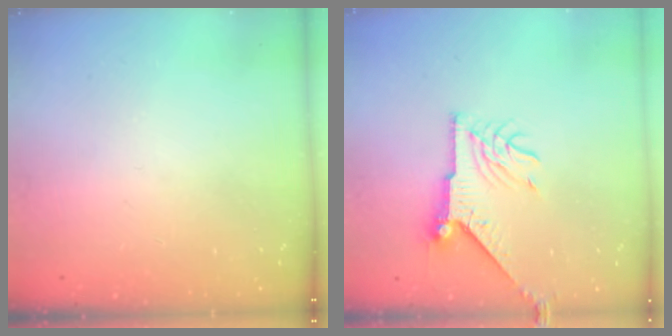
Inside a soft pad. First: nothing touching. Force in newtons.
{"total": 9.7, "press": 9.7, "slide": 0.3}